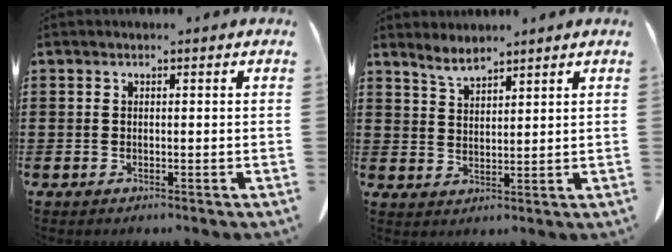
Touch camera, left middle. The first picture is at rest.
{"total": 3.4, "force": [3.0, 0.6, 1.5], "torque": [-0.038, -0.005, 0.056]}